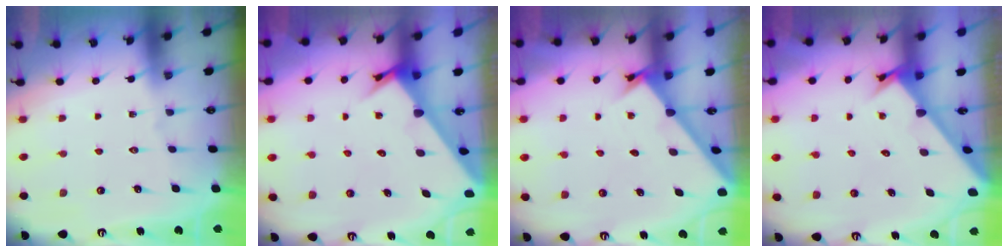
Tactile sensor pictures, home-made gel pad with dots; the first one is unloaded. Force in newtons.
{"total": 3.6, "press": 3.6, "slide": 0.3}
{"total": 1.6, "press": 1.6, "slide": 0.1}
{"total": 2.7, "press": 2.7, "slide": 0.3}